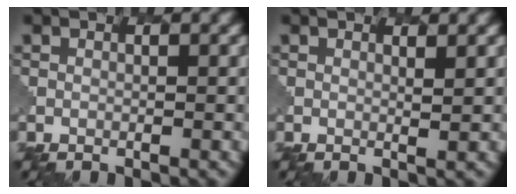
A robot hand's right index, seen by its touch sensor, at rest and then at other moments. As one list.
[{"total": 1.1, "force": [0.8, 0.3, 0.7], "torque": [-0.007, -0.001, 0.013]}]